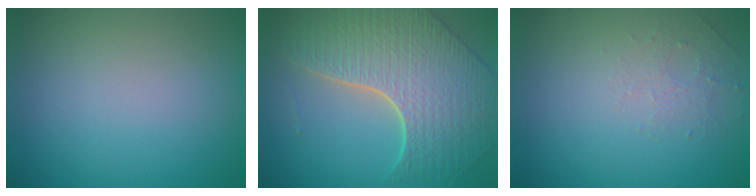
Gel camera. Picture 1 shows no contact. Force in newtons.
{"total": 8.6, "press": 6.4, "slide": 5.8}
{"total": 1.3, "press": 0.7, "slide": 1.2}